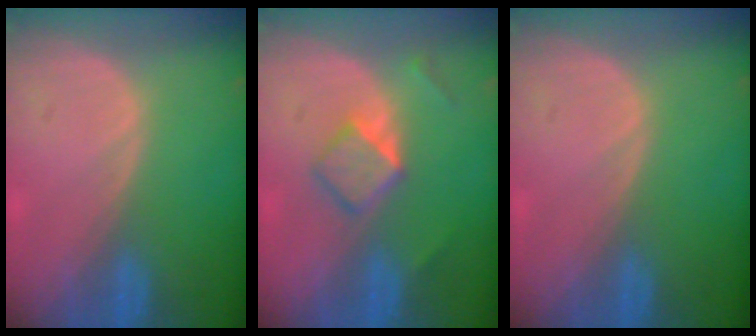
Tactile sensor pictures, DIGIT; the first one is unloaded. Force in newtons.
{"total": 4.7, "press": 4.2, "slide": 2.1}
{"total": 0.0}